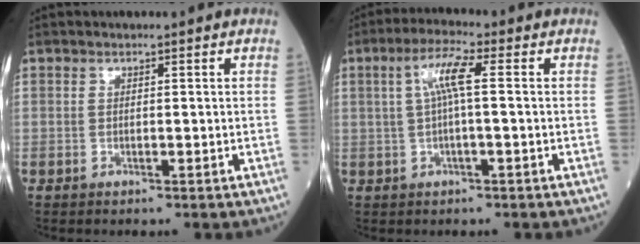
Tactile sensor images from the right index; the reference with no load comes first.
{"total": 5.9, "force": [1.1, 0.8, 5.7], "torque": [-0.118, 0.015, 0.023]}